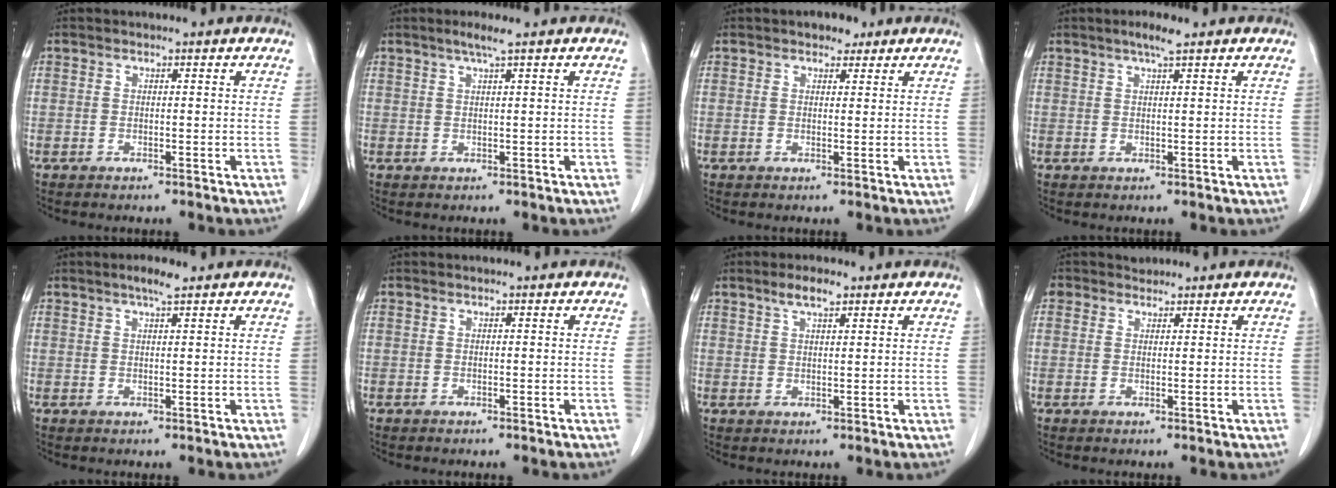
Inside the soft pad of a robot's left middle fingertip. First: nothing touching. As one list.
[{"total": 2.2, "force": [1.5, -0.4, 1.6], "torque": [-0.036, 0.000, 0.030]}, {"total": 2.4, "force": [1.7, 1.3, 1.0], "torque": [-0.015, 0.006, 0.023]}, {"total": 2.7, "force": [1.9, 0.0, 1.9], "torque": [-0.041, 0.002, 0.034]}, {"total": 2.7, "force": [1.9, 0.2, 1.8], "torque": [-0.037, 0.002, 0.032]}, {"total": 0.0}, {"total": 3.1, "force": [2.2, 0.7, 2.1], "torque": [-0.044, 0.004, 0.042]}, {"total": 1.8, "force": [1.4, 1.1, -0.2], "torque": [0.003, 0.012, 0.022]}]